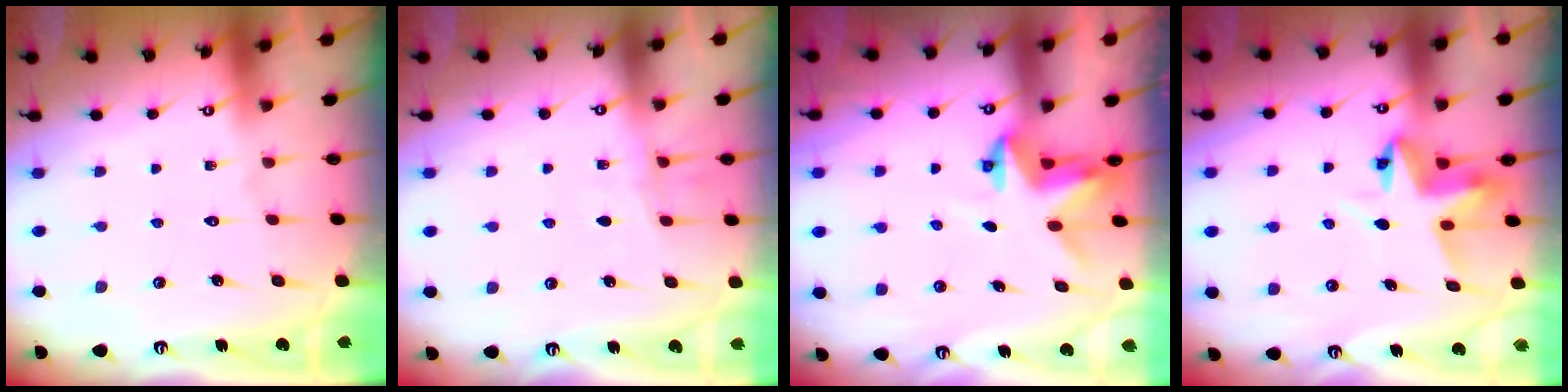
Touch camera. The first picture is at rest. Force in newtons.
{"total": 6.1, "press": 6.1, "slide": 0.5}
{"total": 3.3, "press": 3.3, "slide": 0.2}
{"total": 5.5, "press": 5.5, "slide": 0.2}